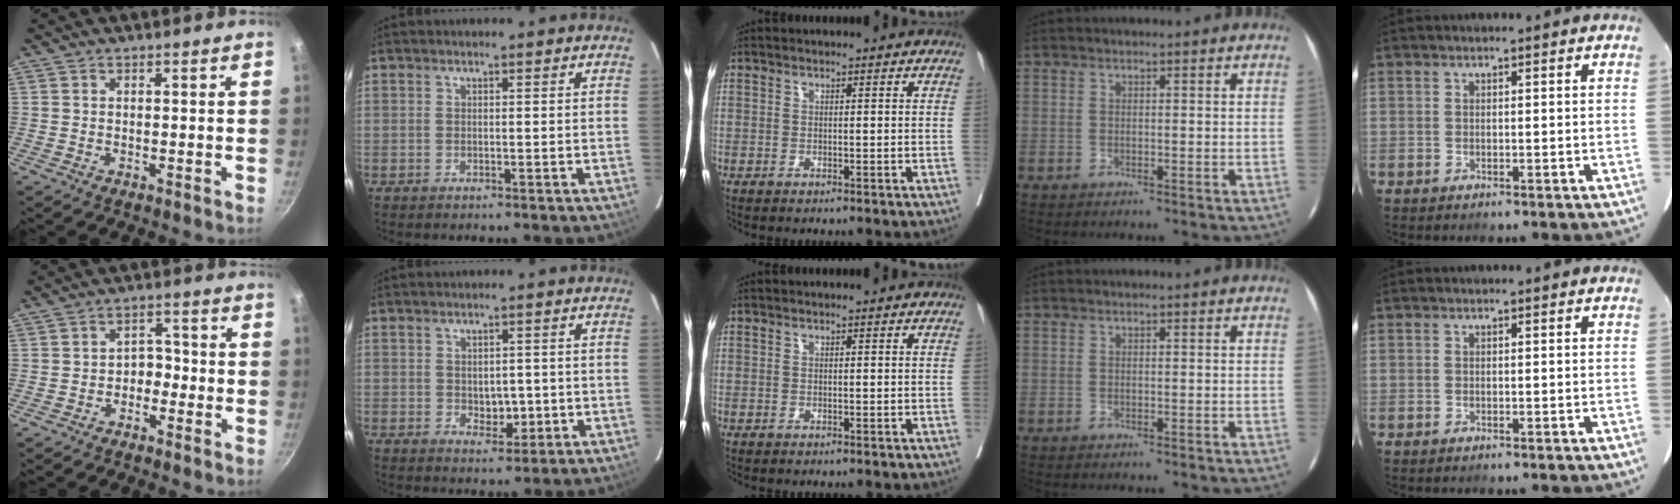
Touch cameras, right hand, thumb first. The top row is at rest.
{"thumb": {"total": 3.9, "force": [-1.6, 2.8, 2.1], "torque": [-0.008, 0.025, -0.038]}, "index": {"total": 3.7, "force": [-0.5, 2.5, 2.6], "torque": [-0.030, 0.000, 0.001]}}